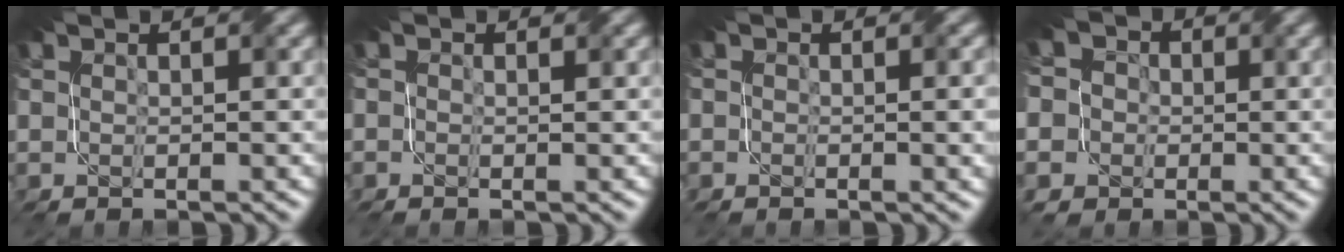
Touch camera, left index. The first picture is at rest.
{"total": 0.6, "force": [0.1, 0.4, 0.5], "torque": [-0.010, -0.005, -0.005]}
{"total": 2.8, "force": [-0.5, 1.5, 2.4], "torque": [-0.017, 0.001, -0.010]}
{"total": 8.8, "force": [-1.0, 8.2, 3.0], "torque": [-0.082, 0.010, -0.057]}